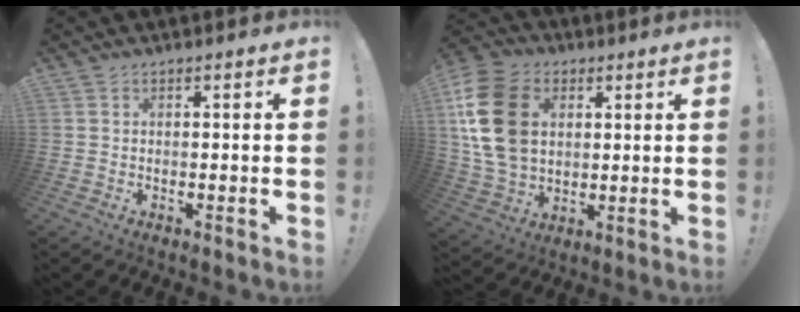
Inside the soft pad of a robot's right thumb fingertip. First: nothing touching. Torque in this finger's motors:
{"motor_torque": [0.50, 0.61, 1.07, -0.32, 0.53]}